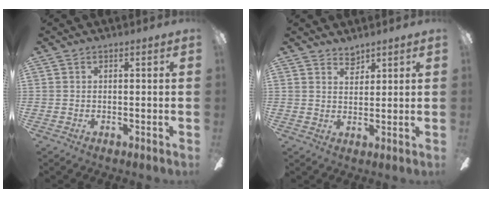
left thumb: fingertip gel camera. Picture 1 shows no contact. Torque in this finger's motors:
{"motor_torque": [0.09, -0.24, -0.44, 0.19, -0.03]}